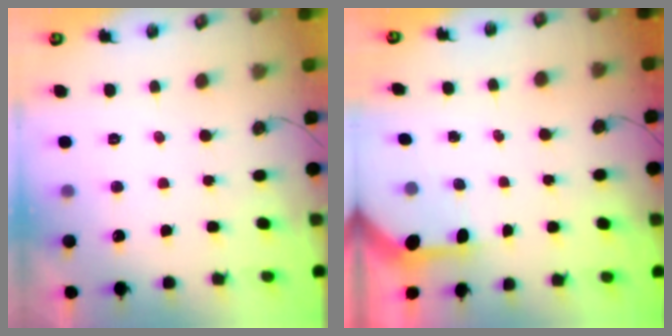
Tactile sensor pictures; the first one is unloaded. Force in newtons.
{"total": 3.2, "press": 3.2, "slide": 0.3}